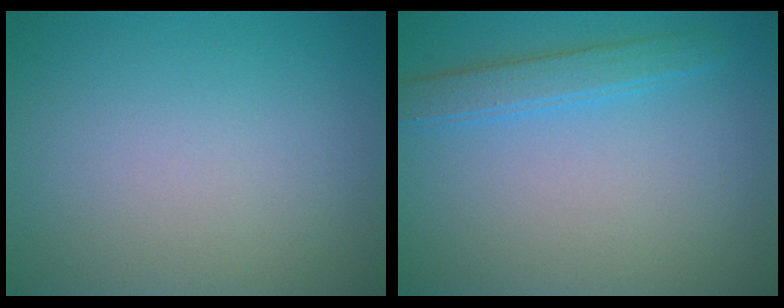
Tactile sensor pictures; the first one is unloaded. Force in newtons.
{"total": 2.5, "press": 2.5, "slide": 0.1}